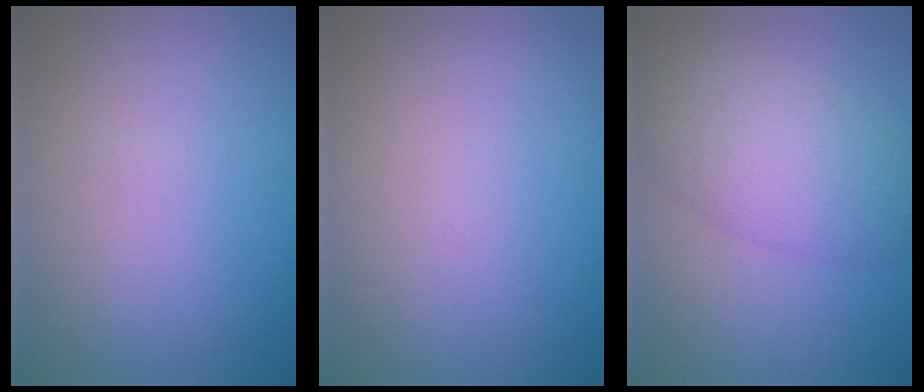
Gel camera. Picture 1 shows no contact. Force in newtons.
{"total": 0.0}
{"total": 6.2, "press": 6.2, "slide": 0.1}